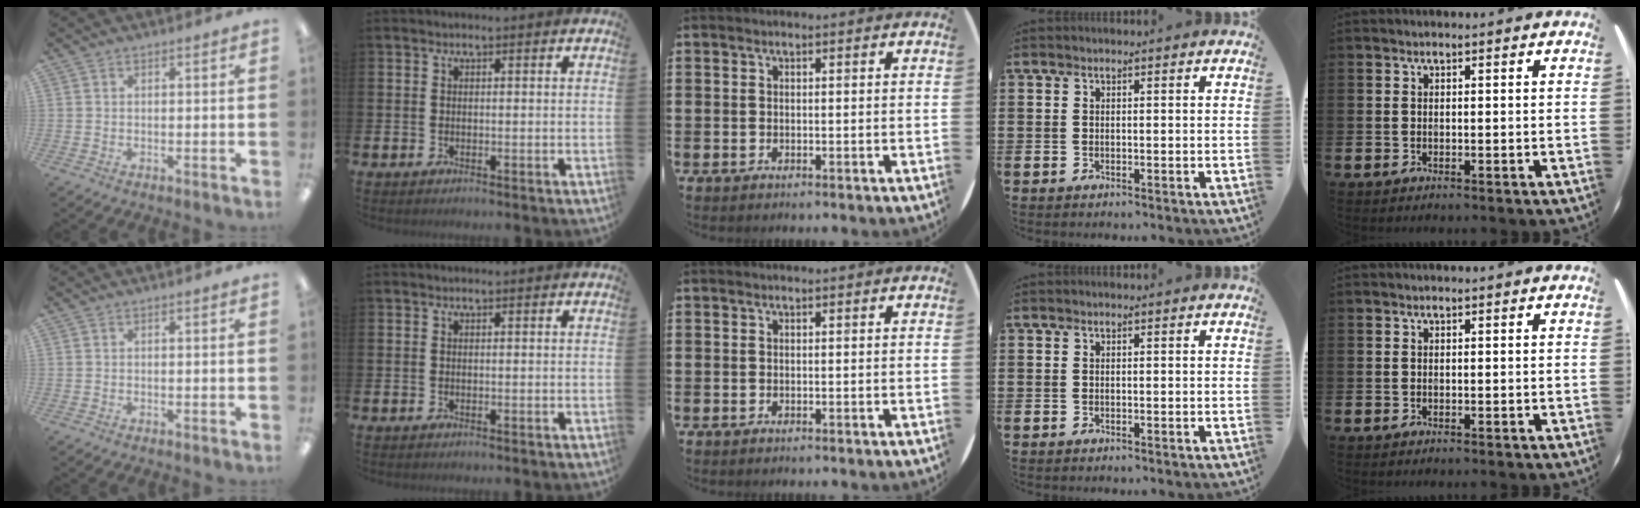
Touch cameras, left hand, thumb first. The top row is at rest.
{}